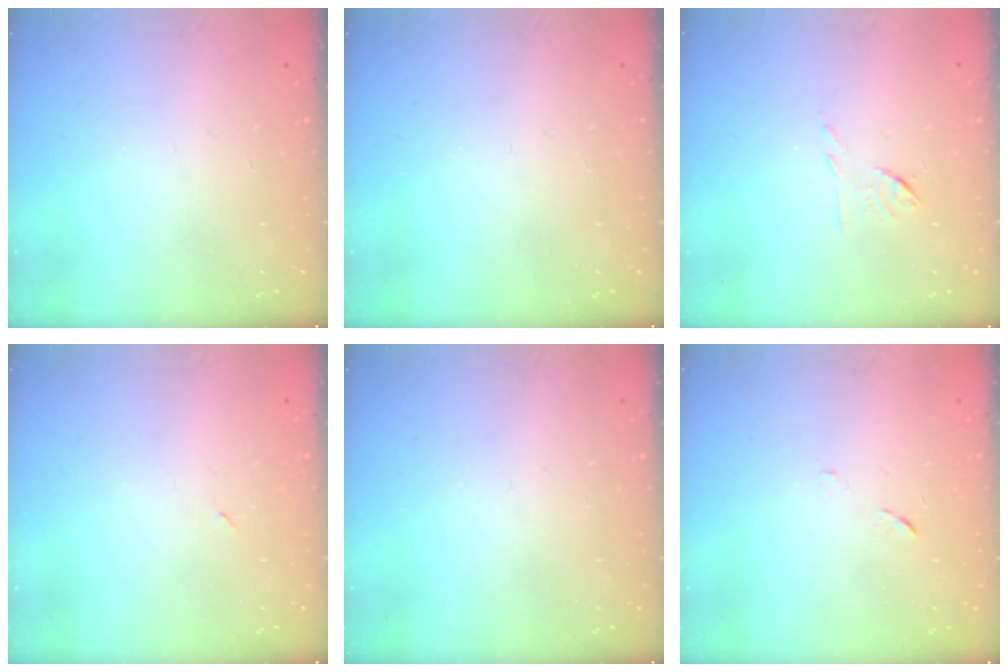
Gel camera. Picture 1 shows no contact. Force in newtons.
{"total": 0.0}
{"total": 6.0, "press": 6.0, "slide": 0.7}
{"total": 2.1, "press": 1.9, "slide": 1.0}
{"total": 0.0}
{"total": 5.0, "press": 4.9, "slide": 0.6}